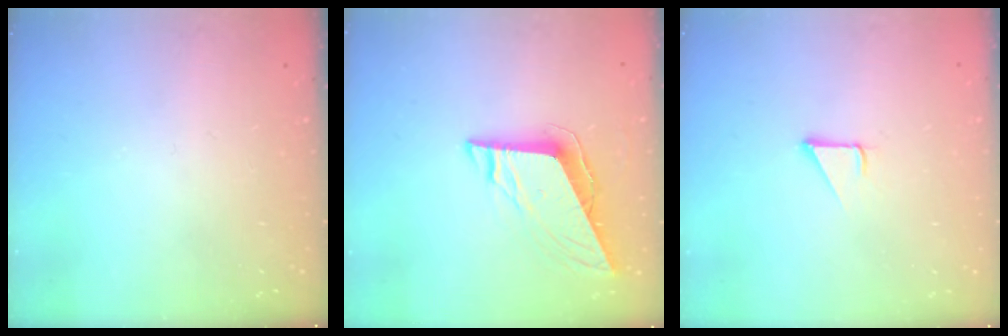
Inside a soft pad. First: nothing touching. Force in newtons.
{"total": 8.9, "press": 8.8, "slide": 1.2}
{"total": 1.9, "press": 1.9, "slide": 0.1}